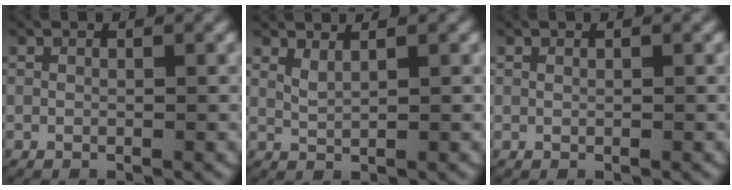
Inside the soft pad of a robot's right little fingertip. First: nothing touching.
{"total": 1.6, "force": [1.2, 0.4, 1.0], "torque": [-0.023, -0.002, 0.027]}
{"total": 0.0}